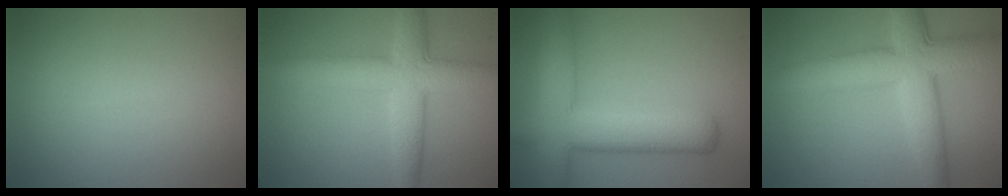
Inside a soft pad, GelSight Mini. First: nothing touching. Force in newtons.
{"total": 6.1, "press": 6.1, "slide": 0.1}
{"total": 8.6, "press": 8.6, "slide": 0.5}
{"total": 7.7, "press": 7.7, "slide": 0.2}